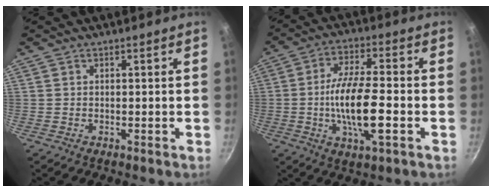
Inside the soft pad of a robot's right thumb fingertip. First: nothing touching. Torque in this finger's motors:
{"motor_torque": [2.60, 2.13, 1.97, -0.80, 0.48]}